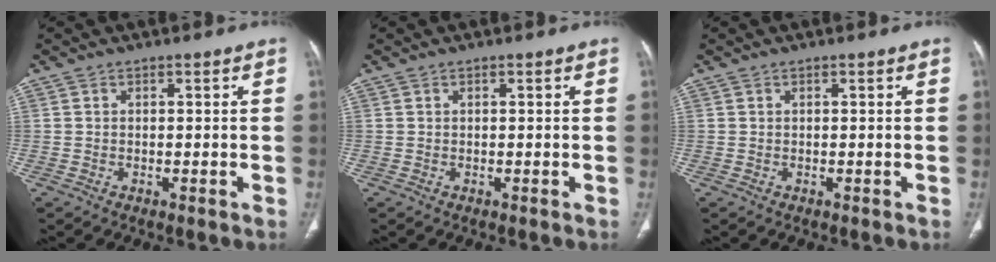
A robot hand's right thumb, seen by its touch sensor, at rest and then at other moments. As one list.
[{"total": 0.0}, {"total": 0.0}]